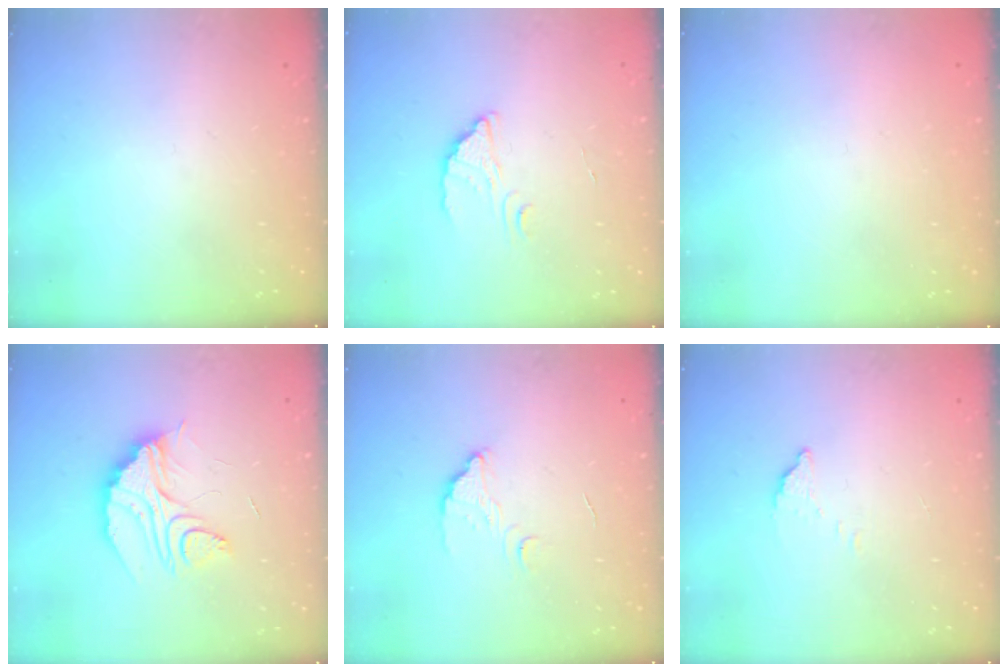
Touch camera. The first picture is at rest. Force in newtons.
{"total": 2.4, "press": 2.4, "slide": 0.1}
{"total": 2.2, "press": 2.2, "slide": 0.1}
{"total": 11.8, "press": 11.8, "slide": 0.8}
{"total": 3.3, "press": 3.3, "slide": 0.2}
{"total": 3.3, "press": 3.3, "slide": 0.2}